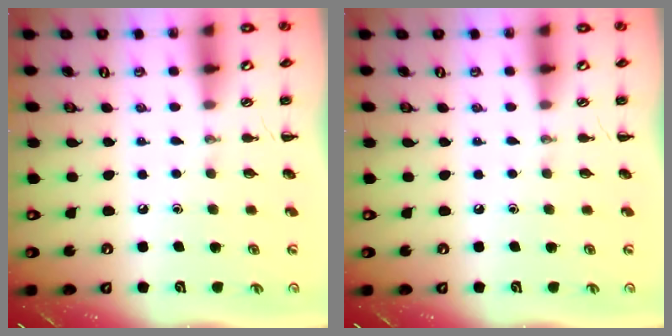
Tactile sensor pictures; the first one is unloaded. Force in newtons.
{"total": 0.0}